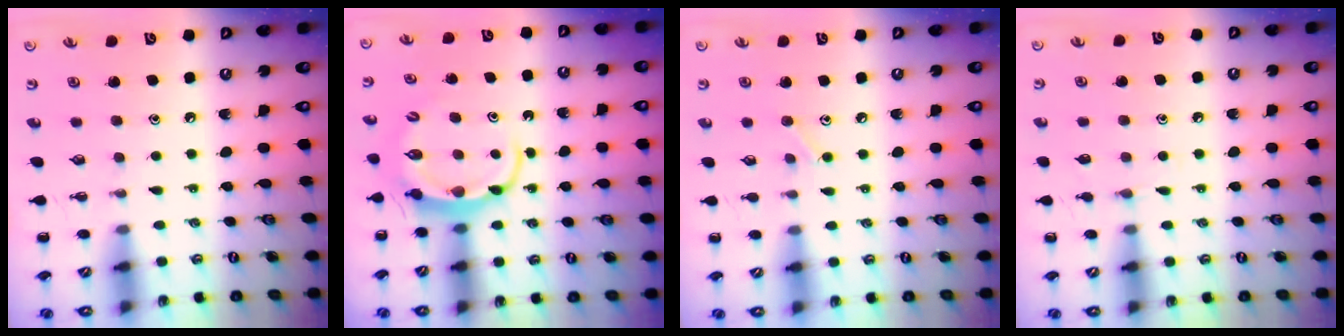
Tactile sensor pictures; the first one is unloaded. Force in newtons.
{"total": 6.2, "press": 6.2, "slide": 0.6}
{"total": 5.8, "press": 5.6, "slide": 1.6}
{"total": 4.6, "press": 4.4, "slide": 1.5}